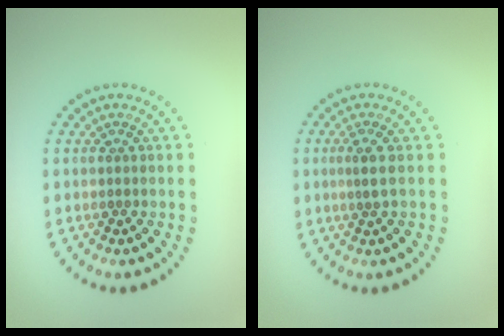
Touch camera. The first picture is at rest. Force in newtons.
{"total": 1.7, "press": 1.2, "slide": 1.2}